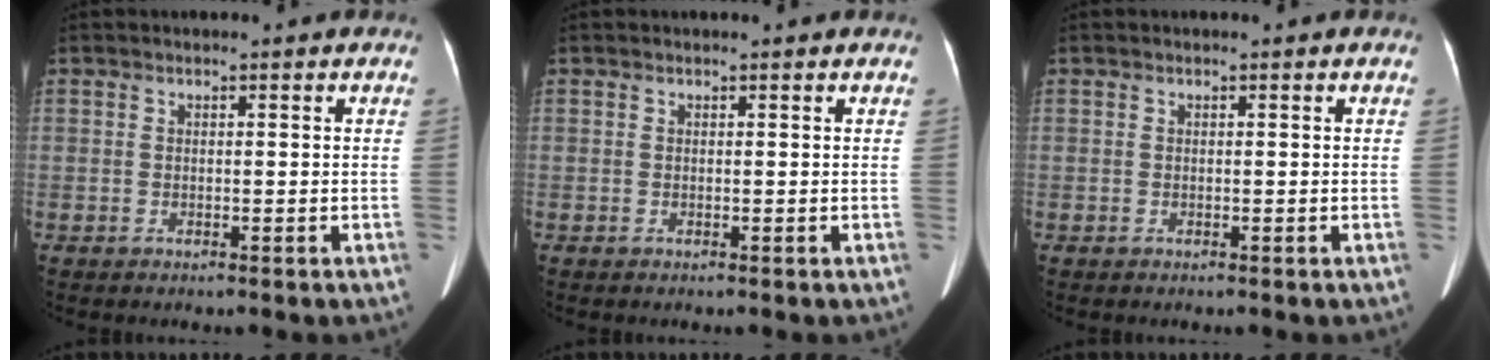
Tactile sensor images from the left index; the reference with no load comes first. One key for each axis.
{"total": 0.0}
{"total": 0.0}